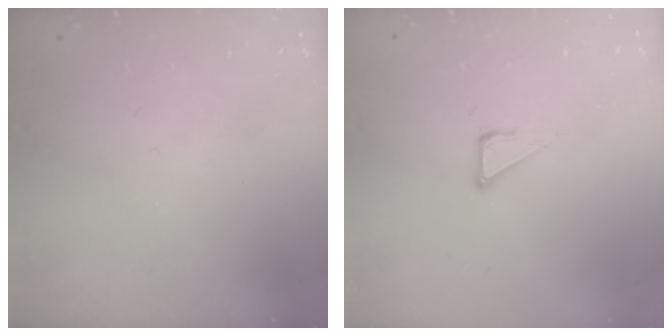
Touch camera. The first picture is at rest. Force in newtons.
{"total": 3.3, "press": 3.3, "slide": 0.2}